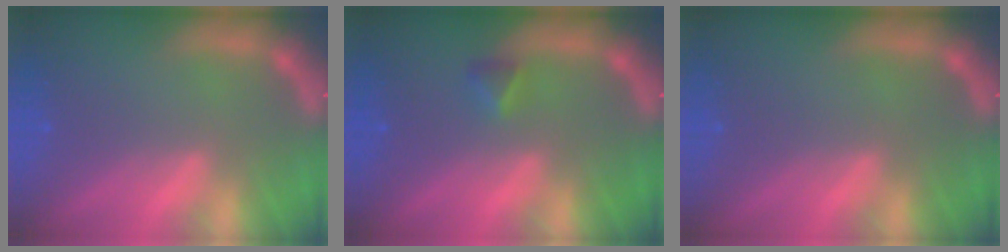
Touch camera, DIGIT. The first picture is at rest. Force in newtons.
{"total": 1.4}
{"total": 0.0}